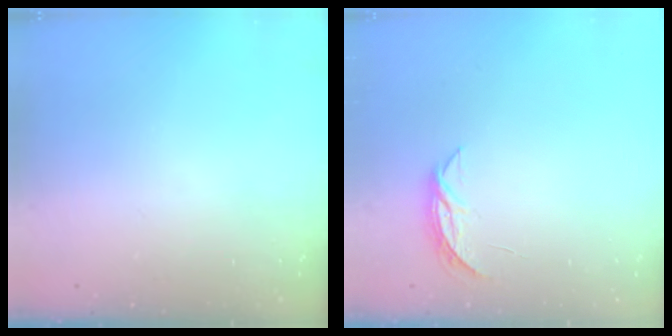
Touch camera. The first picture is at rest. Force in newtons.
{"total": 4.8, "press": 4.7, "slide": 0.5}